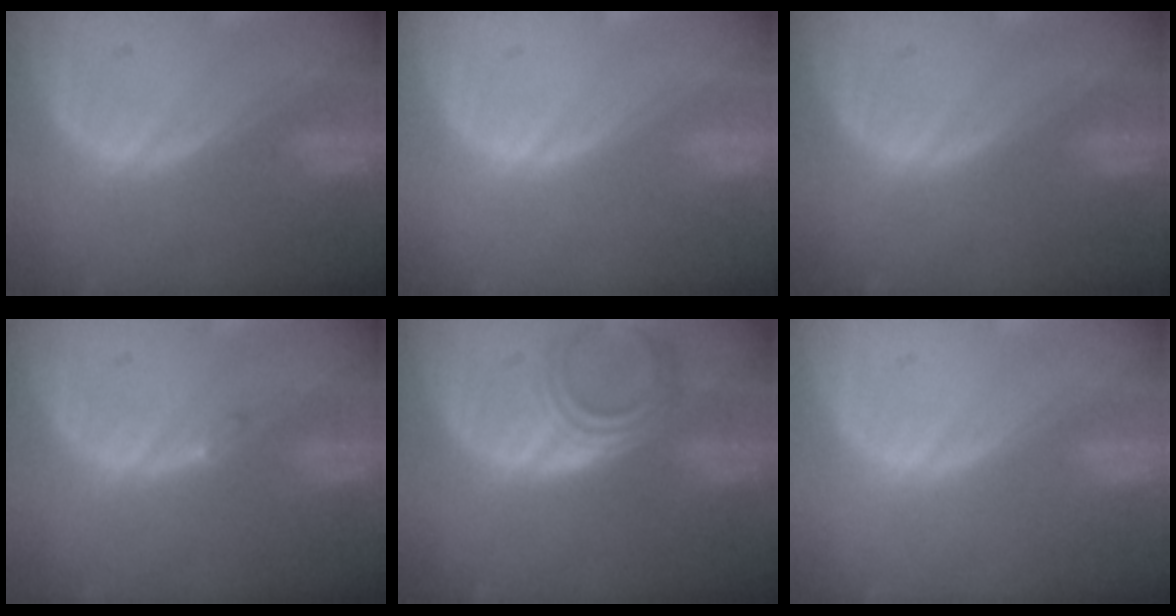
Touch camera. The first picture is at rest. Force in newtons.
{"total": 0.0}
{"total": 0.0}
{"total": 0.6, "press": 0.6, "slide": 0.1}
{"total": 4.5, "press": 4.5, "slide": 0.7}
{"total": 0.0}